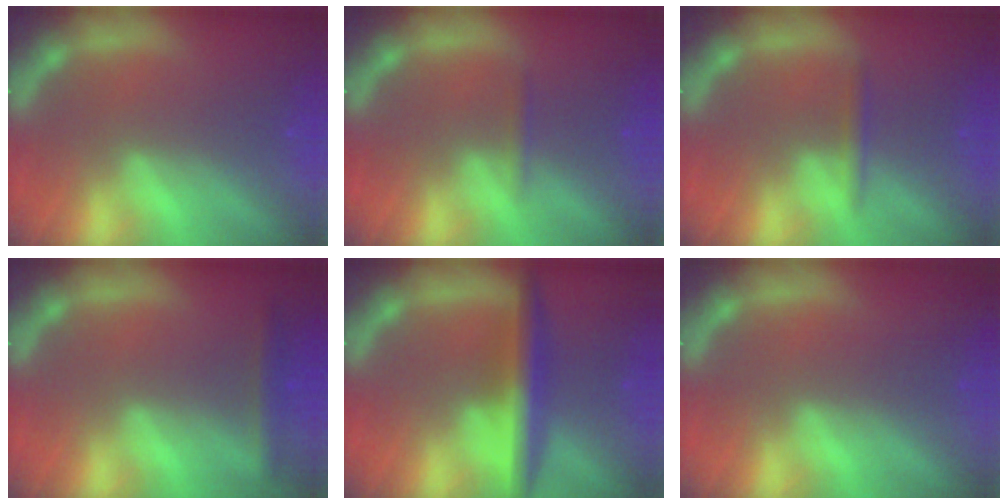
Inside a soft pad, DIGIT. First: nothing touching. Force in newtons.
{"total": 0.9}
{"total": 1.4}
{"total": 2.4}
{"total": 5.5}
{"total": 0.0}